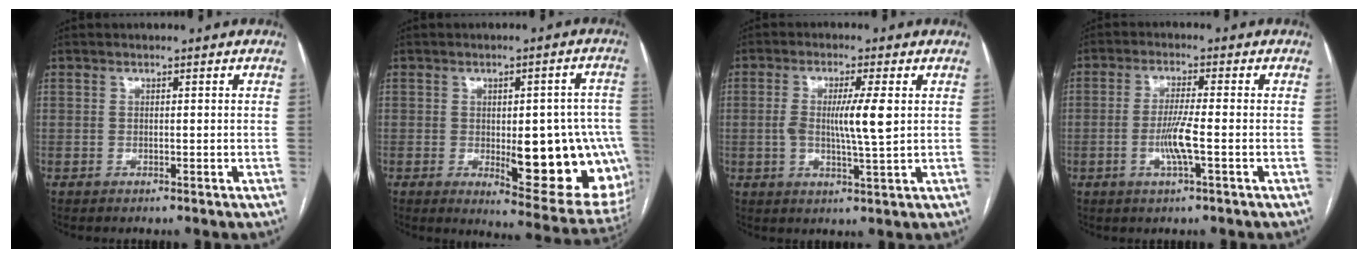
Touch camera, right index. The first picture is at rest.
{"total": 18.3, "force": [-3.2, 5.9, 17.0], "torque": [-0.131, 0.010, -0.015]}
{"total": 6.7, "force": [0.6, 0.2, 6.7], "torque": [-0.122, -0.002, 0.009]}
{"total": 5.2, "force": [-1.4, 0.0, 5.0], "torque": [-0.102, -0.006, -0.028]}